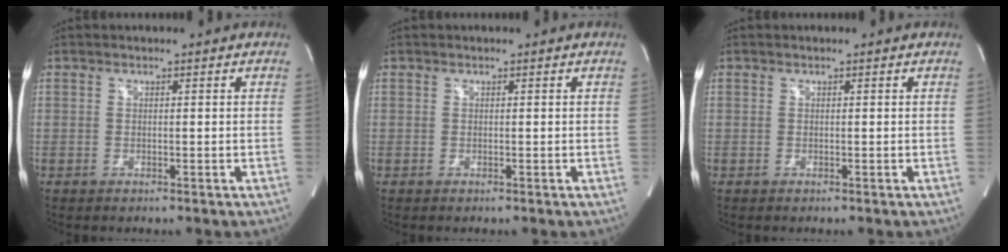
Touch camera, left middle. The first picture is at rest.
{"total": 0.0}
{"total": 0.0}